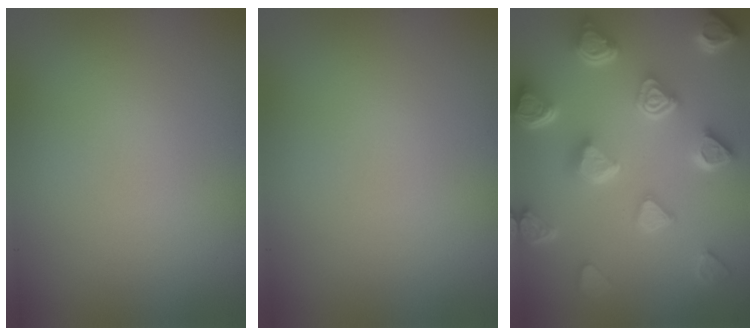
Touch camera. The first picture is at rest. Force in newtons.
{"total": 0.0}
{"total": 7.7, "press": 5.9, "slide": 4.9}